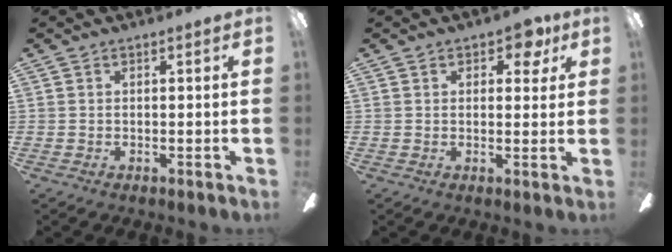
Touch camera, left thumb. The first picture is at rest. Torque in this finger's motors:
{"motor_torque": [-0.02, 0.26, -0.13, -0.27, -0.01]}